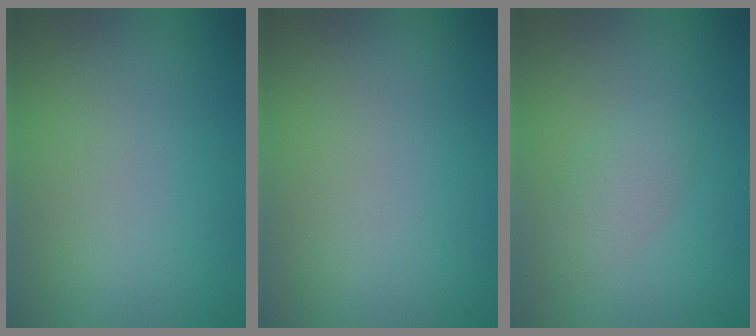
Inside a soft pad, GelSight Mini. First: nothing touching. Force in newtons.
{"total": 0.0}
{"total": 1.9, "press": 1.9, "slide": 0.2}